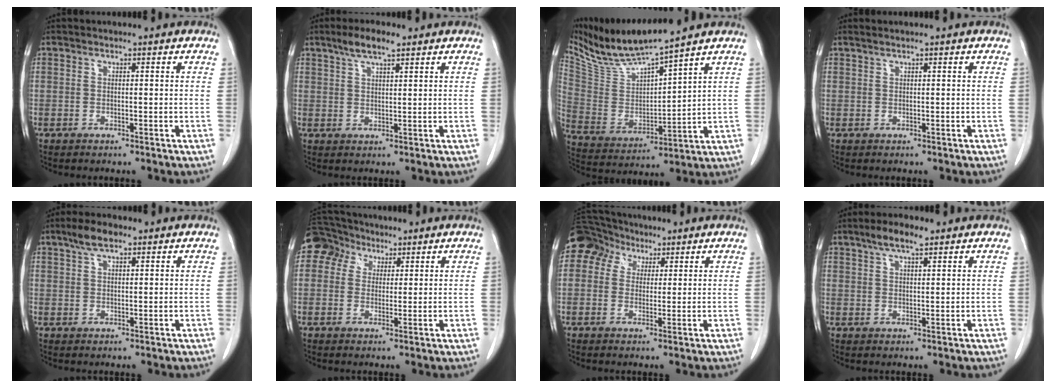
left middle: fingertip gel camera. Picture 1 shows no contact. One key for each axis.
{"total": 4.7, "fx": 3.3, "fy": 1.0, "fz": 3.2, "tx": -0.067, "ty": 0.009, "tz": 0.061}
{"total": 11.8, "fx": 10.9, "fy": -0.7, "fz": 4.6, "tx": -0.100, "ty": -0.012, "tz": 0.219}
{"total": 0.8, "fx": 0.6, "fy": -0.2, "fz": 0.5, "tx": -0.015, "ty": 0.009, "tz": 0.018}
{"total": 3.9, "fx": 2.6, "fy": 1.4, "fz": 2.6, "tx": -0.054, "ty": 0.011, "tz": 0.049}
{"total": 5.9, "fx": 2.9, "fy": 5.0, "fz": 1.1, "tx": -0.022, "ty": 0.031, "tz": 0.055}
{"total": 7.0, "fx": 3.5, "fy": 5.9, "fz": 1.5, "tx": -0.032, "ty": 0.038, "tz": 0.065}
{"total": 4.4, "fx": 3.1, "fy": 1.1, "fz": 3.0, "tx": -0.062, "ty": 0.010, "tz": 0.055}